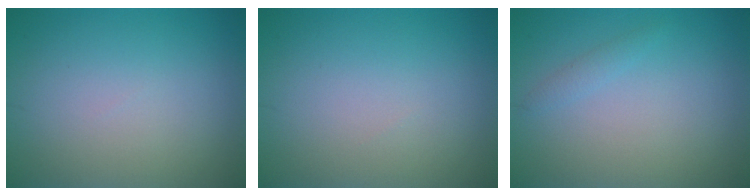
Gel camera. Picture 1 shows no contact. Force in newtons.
{"total": 0.0}
{"total": 0.8, "press": 0.8, "slide": 0.1}